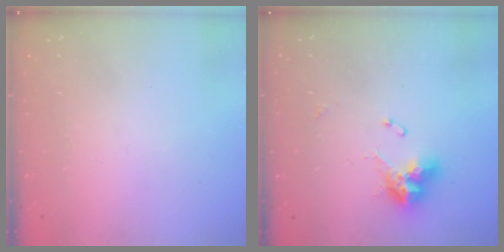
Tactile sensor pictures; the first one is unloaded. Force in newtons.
{"total": 11.3, "press": 11.2, "slide": 1.0}